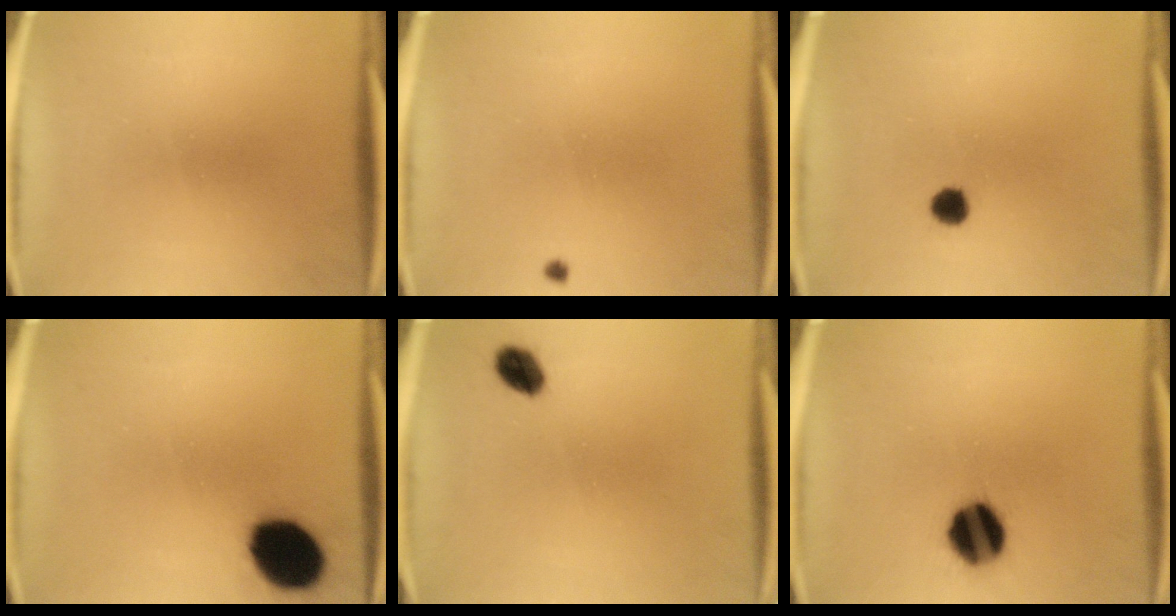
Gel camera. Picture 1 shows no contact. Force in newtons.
{"total": 0.5}
{"total": 3.0}
{"total": 14.5}
{"total": 4.3}
{"total": 11.7}